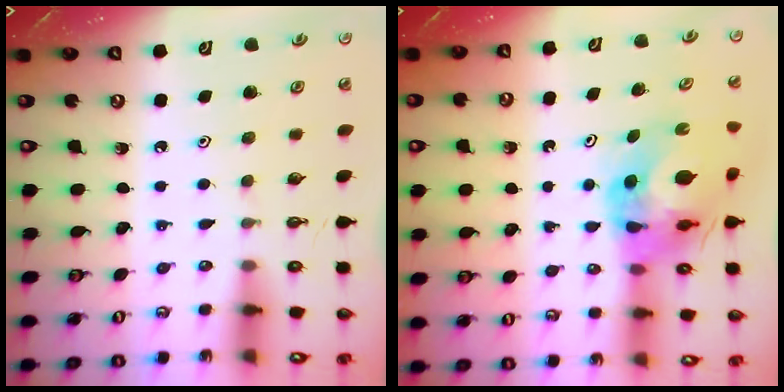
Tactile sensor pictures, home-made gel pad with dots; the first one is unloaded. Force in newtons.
{"total": 10.1, "press": 10.0, "slide": 1.1}